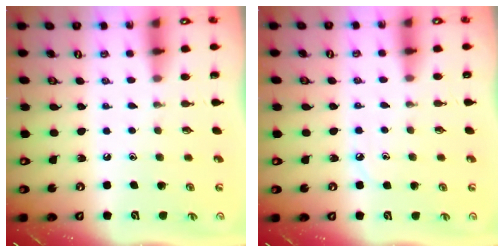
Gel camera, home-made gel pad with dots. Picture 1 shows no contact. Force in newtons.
{"total": 3.4, "press": 3.3, "slide": 0.5}